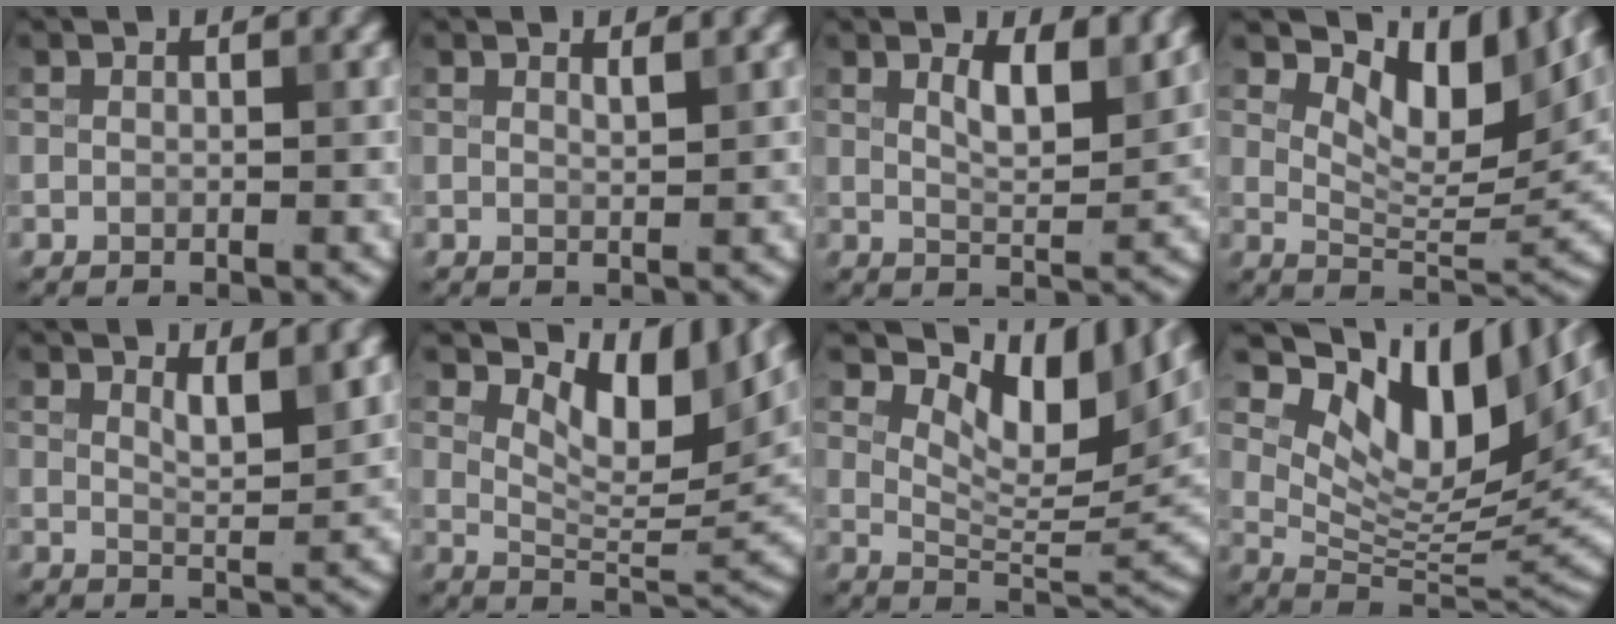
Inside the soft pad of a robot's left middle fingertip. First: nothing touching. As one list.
[{"total": 0.8, "force": [0.7, 0.1, 0.4], "torque": [-0.005, -0.002, 0.012]}, {"total": 3.8, "force": [2.0, 1.2, 3.0], "torque": [-0.054, -0.006, 0.036]}, {"total": 8.3, "force": [4.9, 3.7, 5.6], "torque": [-0.080, -0.004, 0.081]}, {"total": 2.8, "force": [1.7, 0.7, 2.2], "torque": [-0.032, -0.006, 0.029]}, {"total": 8.2, "force": [4.6, 3.7, 5.7], "torque": [-0.082, -0.004, 0.075]}, {"total": 9.3, "force": [5.5, 4.0, 6.3], "torque": [-0.092, -0.001, 0.095]}, {"total": 12.7, "force": [6.9, 5.6, 9.1], "torque": [-0.146, -0.001, 0.131]}]